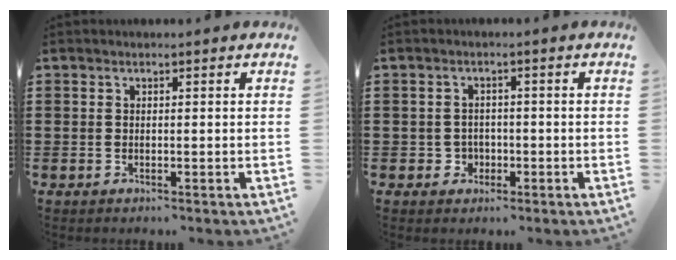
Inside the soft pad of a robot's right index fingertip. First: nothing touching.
{"total": 2.1, "force": [-0.8, 2.0, 0.4], "torque": [-0.016, 0.002, -0.019]}